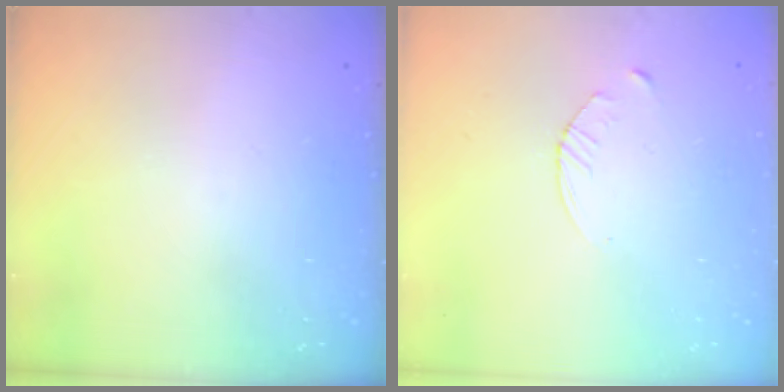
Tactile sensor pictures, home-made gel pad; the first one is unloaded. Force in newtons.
{"total": 2.9, "press": 2.9, "slide": 0.4}